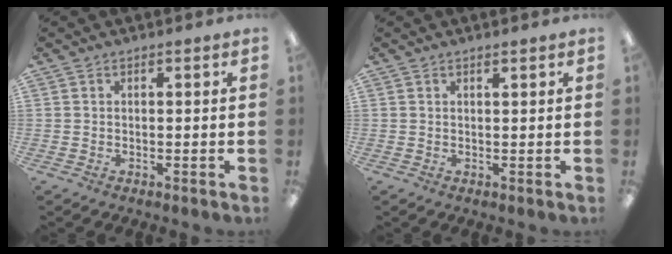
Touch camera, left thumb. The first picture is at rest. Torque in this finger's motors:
{"motor_torque": [-0.18, -0.17, 0.00, -0.14, 0.07]}